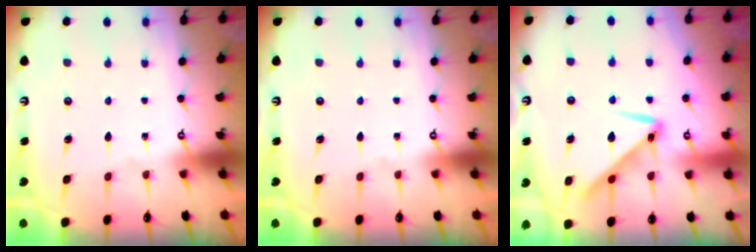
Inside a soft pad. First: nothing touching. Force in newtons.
{"total": 0.0}
{"total": 11.4, "press": 11.4, "slide": 0.2}